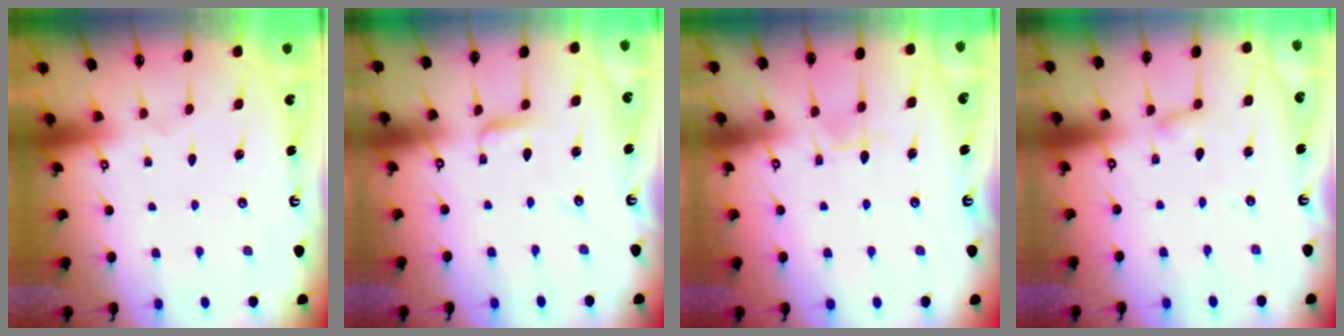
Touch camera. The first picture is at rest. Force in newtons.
{"total": 4.6, "press": 4.6, "slide": 0.1}
{"total": 5.2, "press": 5.1, "slide": 0.8}
{"total": 2.6, "press": 2.6, "slide": 0.2}